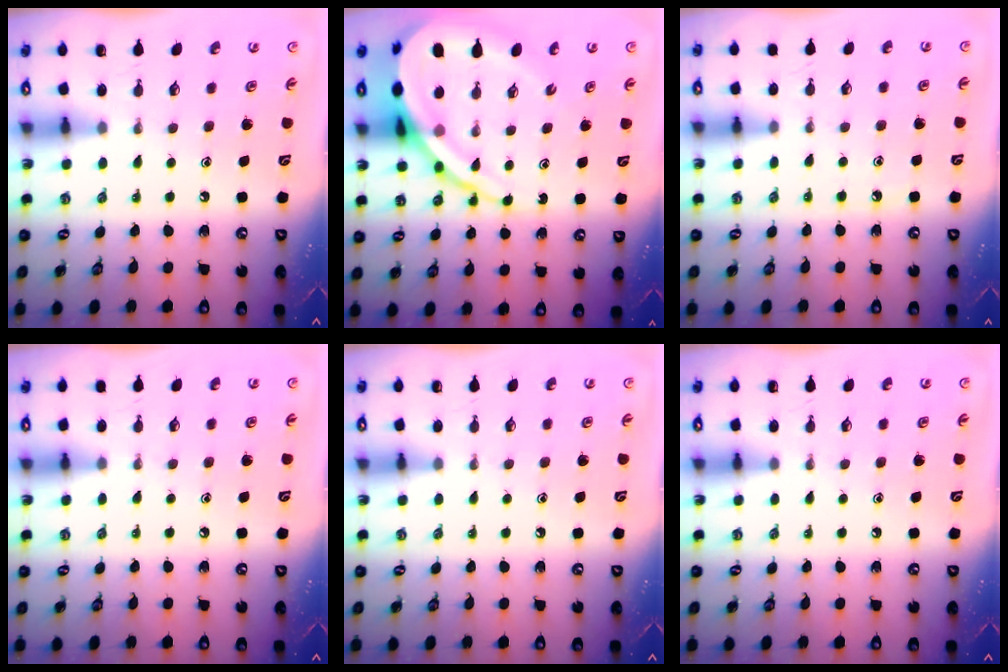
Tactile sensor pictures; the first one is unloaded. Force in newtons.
{"total": 18.0, "press": 17.9, "slide": 1.9}
{"total": 5.9, "press": 5.9, "slide": 0.7}
{"total": 2.8, "press": 2.8, "slide": 0.5}
{"total": 0.0}
{"total": 0.0}